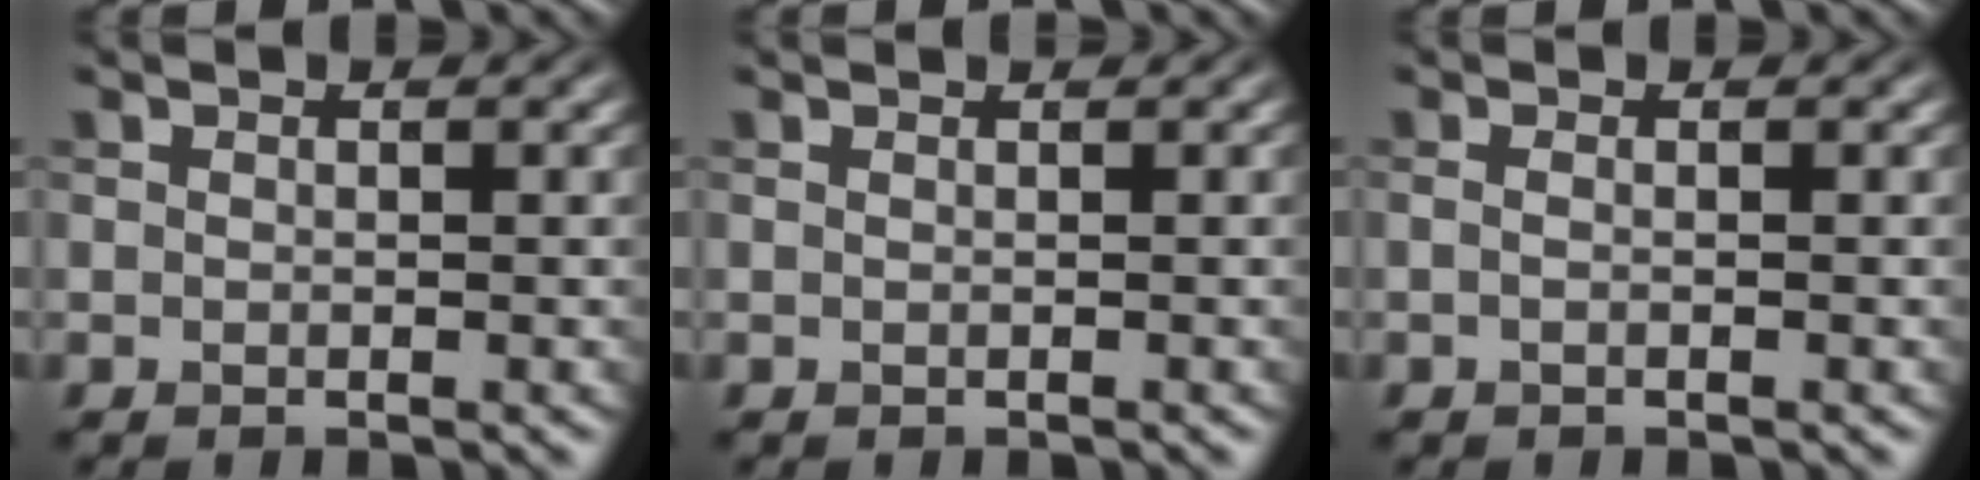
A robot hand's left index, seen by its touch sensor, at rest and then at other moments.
{"total": 0.9, "force": [0.7, 0.3, 0.6], "torque": [-0.006, 0.003, 0.000]}
{"total": 0.9, "force": [-0.1, 0.4, 0.8], "torque": [-0.014, -0.007, -0.007]}